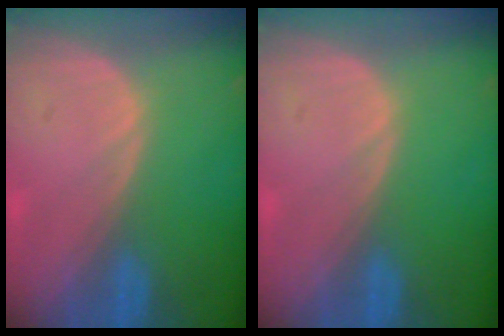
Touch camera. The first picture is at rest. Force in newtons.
{"total": 0.0}